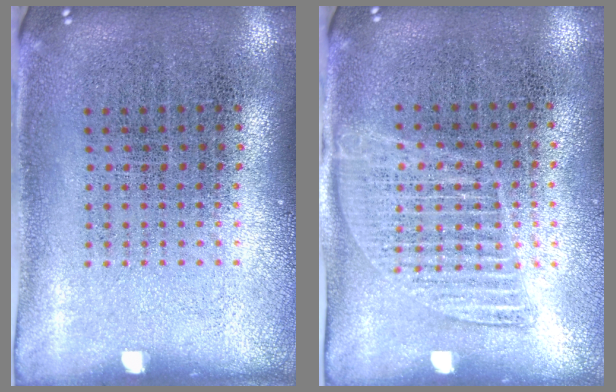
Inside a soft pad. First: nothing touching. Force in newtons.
{"total": 1.2, "press": 1.1, "slide": 0.5}